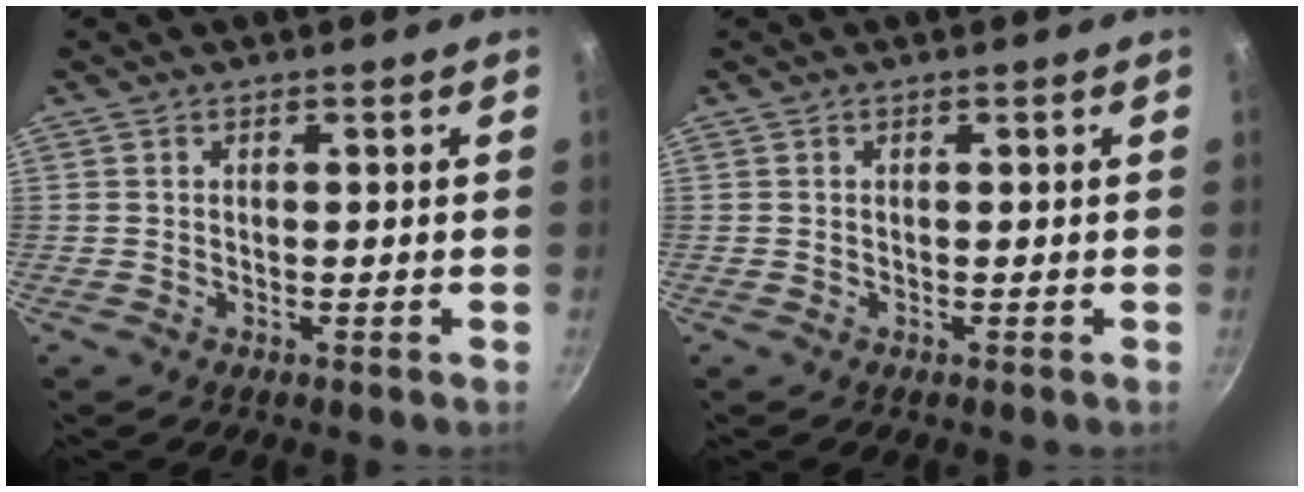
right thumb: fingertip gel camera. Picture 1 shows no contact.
{"total": 0.0}